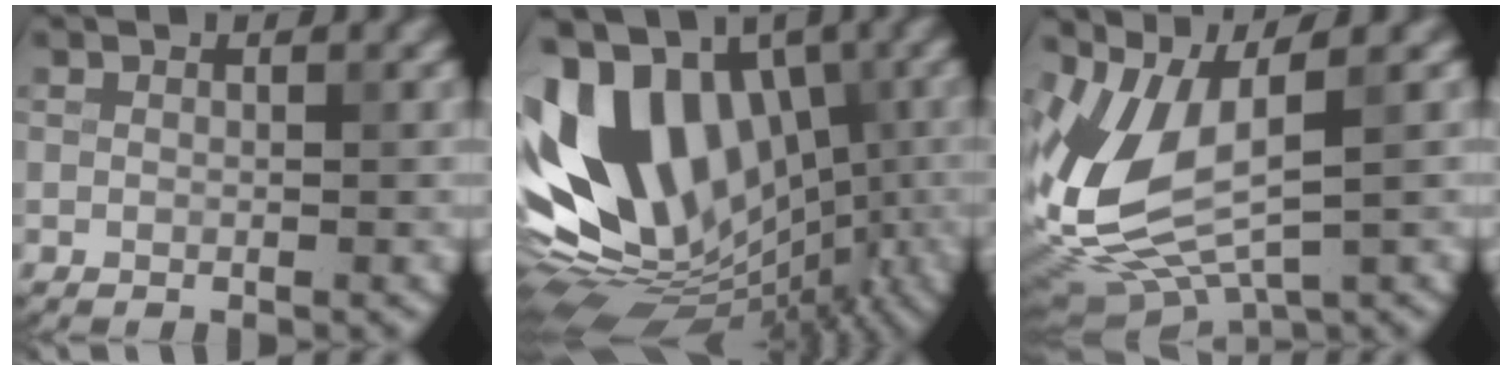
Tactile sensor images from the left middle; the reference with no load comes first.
{"total": 16.5, "force": [0.5, 11.4, 11.9], "torque": [-0.203, 0.032, 0.006]}
{"total": 8.5, "force": [0.6, 4.0, 7.5], "torque": [-0.179, -0.009, 0.016]}